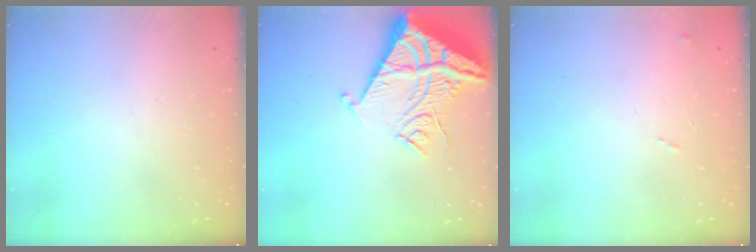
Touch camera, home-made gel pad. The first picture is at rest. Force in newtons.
{"total": 16.7, "press": 16.6, "slide": 1.8}
{"total": 6.8, "press": 6.8, "slide": 0.6}